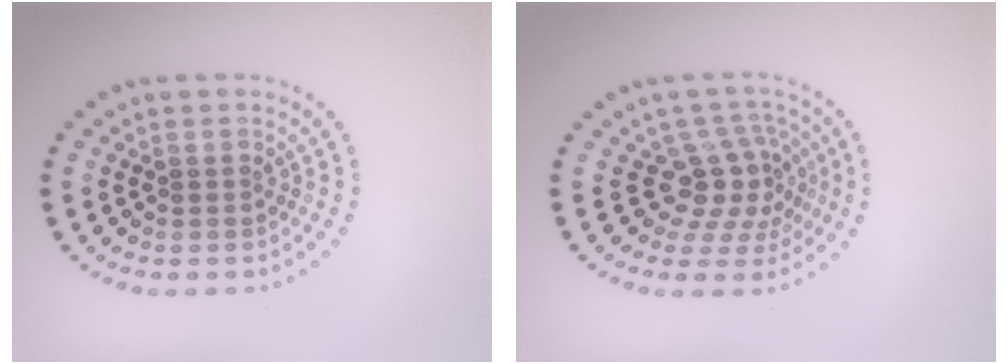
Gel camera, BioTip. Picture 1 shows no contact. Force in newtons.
{"total": 4.0, "press": 3.0, "slide": 2.6}